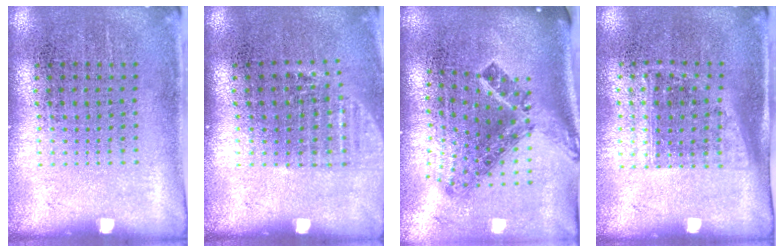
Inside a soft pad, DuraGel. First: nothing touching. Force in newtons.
{"total": 1.1, "press": 1.0, "slide": 0.4}
{"total": 2.0, "press": 1.4, "slide": 1.4}
{"total": 1.0, "press": 0.8, "slide": 0.6}